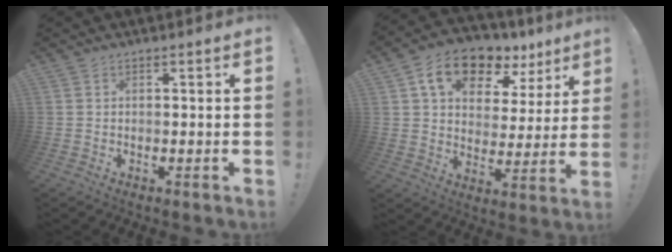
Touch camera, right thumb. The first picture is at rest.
{"total": 13.9, "force": [8.4, 8.3, 7.4], "torque": [-0.120, -0.046, 0.151]}